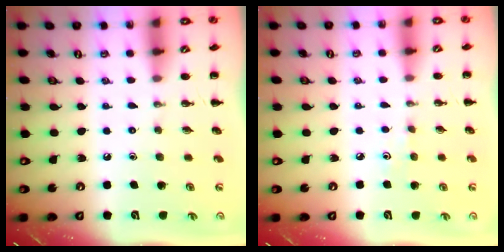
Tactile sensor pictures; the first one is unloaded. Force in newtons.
{"total": 3.1, "press": 2.9, "slide": 1.1}